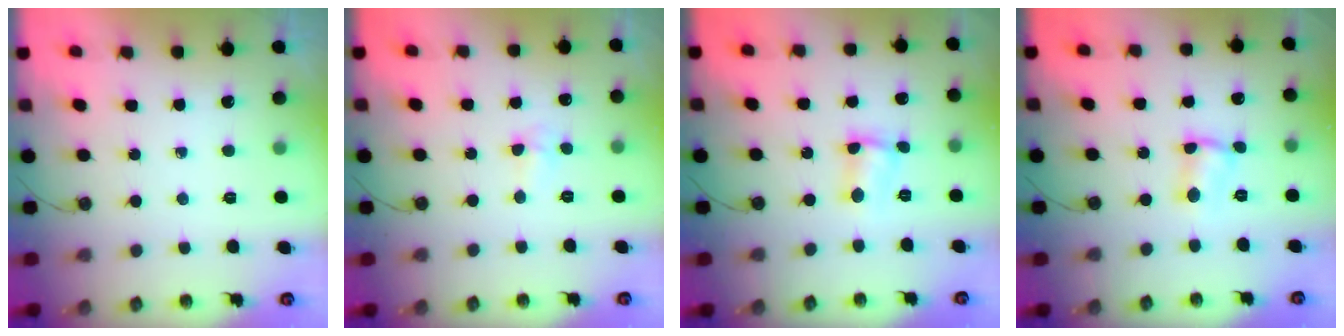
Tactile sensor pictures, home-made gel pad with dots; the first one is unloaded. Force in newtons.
{"total": 2.8, "press": 2.6, "slide": 1.0}
{"total": 4.4, "press": 3.1, "slide": 3.2}
{"total": 2.9, "press": 2.9, "slide": 0.2}